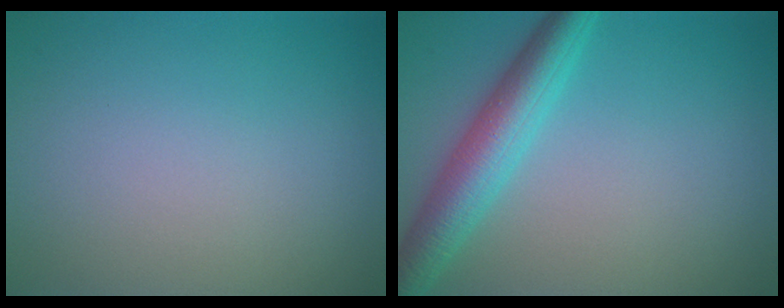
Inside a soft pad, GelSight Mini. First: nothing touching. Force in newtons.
{"total": 5.0, "press": 5.0, "slide": 0.2}